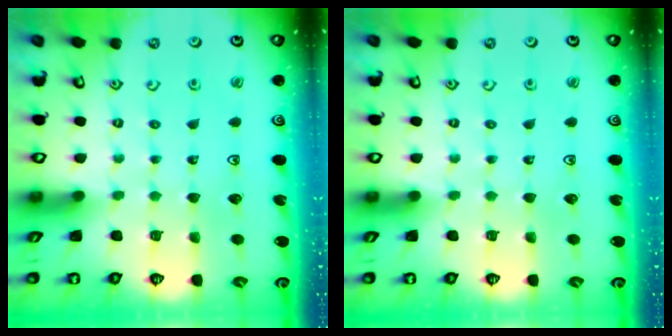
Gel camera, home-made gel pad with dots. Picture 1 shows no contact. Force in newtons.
{"total": 0.0}